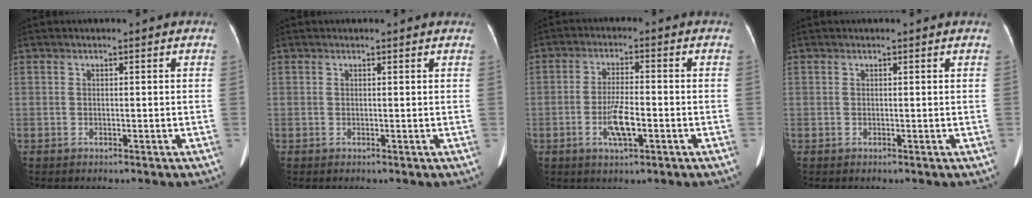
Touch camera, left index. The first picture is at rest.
{"total": 1.4, "force": [1.3, 0.1, 0.2], "torque": [-0.012, 0.003, 0.009]}
{"total": 5.5, "force": [-2.0, 1.2, 5.0], "torque": [-0.101, 0.000, -0.033]}
{"total": 0.6, "force": [0.6, 0.0, 0.1], "torque": [-0.004, 0.001, 0.003]}